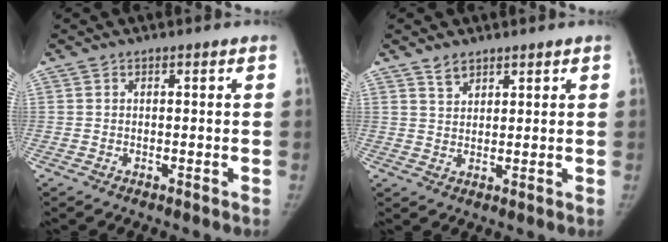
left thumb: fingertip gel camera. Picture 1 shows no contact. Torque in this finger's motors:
{"motor_torque": [0.23, 0.30, -0.36, -0.03, 0.07]}